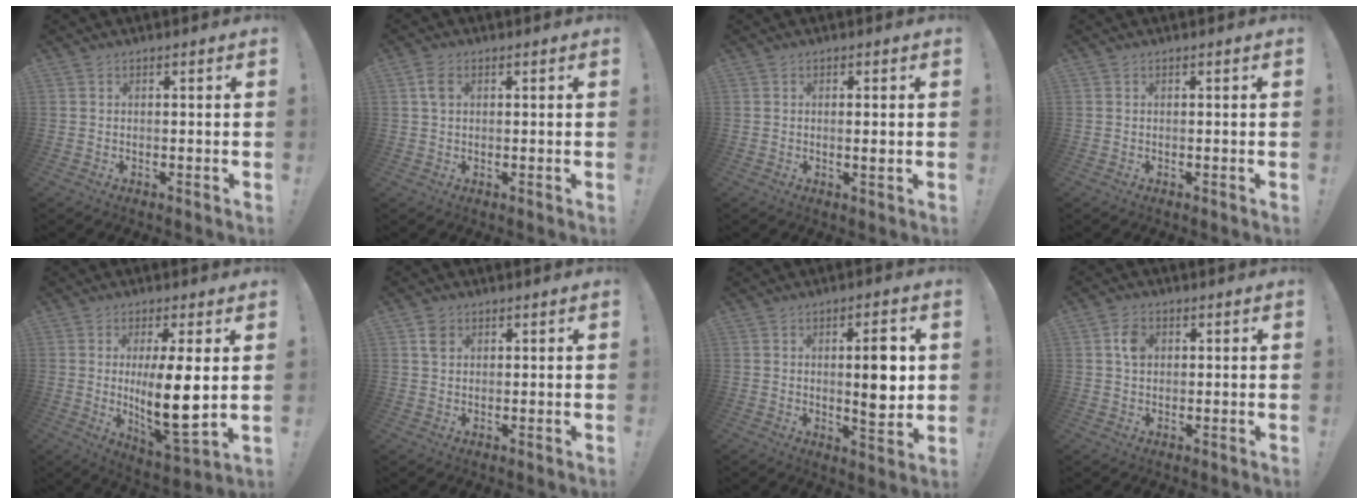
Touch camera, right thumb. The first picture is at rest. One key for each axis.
{"total": 4.0, "fx": 0.6, "fy": 2.3, "fz": 3.3, "tx": -0.073, "ty": 0.009, "tz": 0.012}
{"total": 1.9, "fx": -0.1, "fy": 0.0, "fz": 1.9, "tx": -0.027, "ty": -0.005, "tz": -0.004}
{"total": 0.0}
{"total": 14.1, "fx": 1.1, "fy": 4.0, "fz": 13.5, "tx": -0.217, "ty": -0.026, "tz": 0.016}
{"total": 3.1, "fx": 1.7, "fy": 2.3, "fz": 1.3, "tx": -0.017, "ty": -0.001, "tz": 0.031}
{"total": 8.8, "fx": 1.1, "fy": 2.3, "fz": 8.4, "tx": -0.116, "ty": -0.009, "tz": 0.012}
{"total": 4.5, "fx": 1.1, "fy": 3.4, "fz": 2.7, "tx": -0.033, "ty": 0.000, "tz": 0.017}